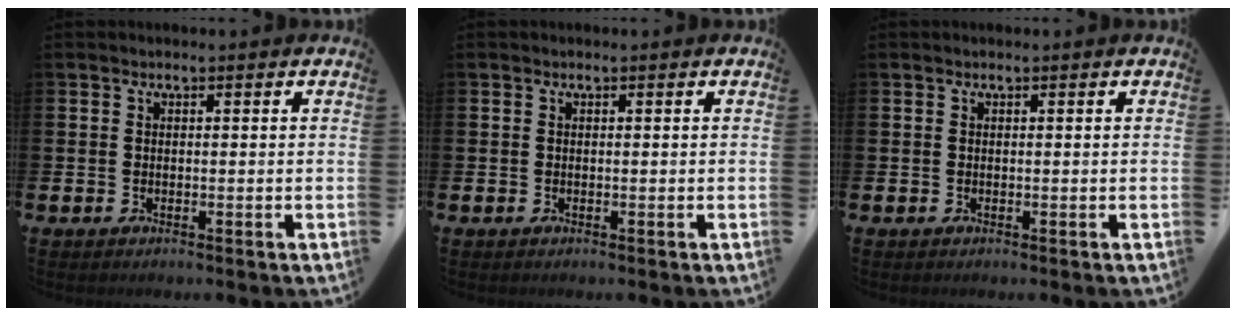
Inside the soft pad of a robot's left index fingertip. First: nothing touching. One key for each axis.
{"total": 0.0}
{"total": 0.0}